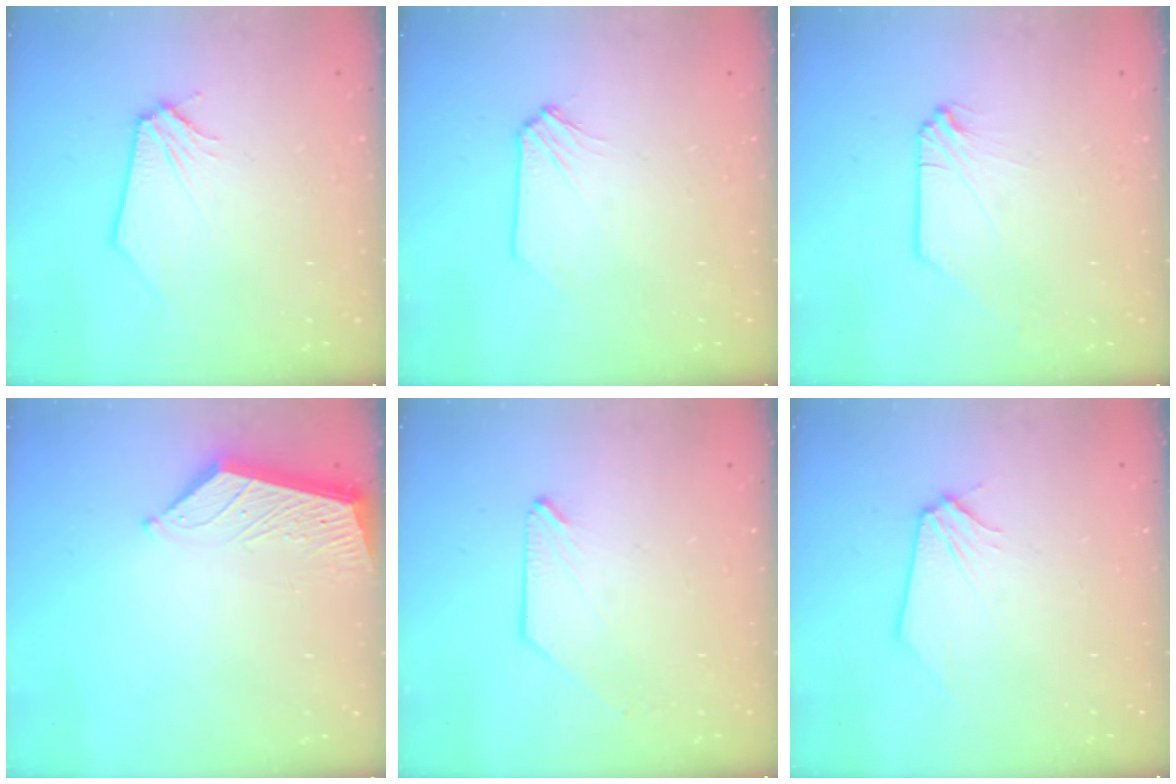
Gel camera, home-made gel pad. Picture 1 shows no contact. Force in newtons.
{"total": 0.7, "press": 0.7, "slide": 0.1}
{"total": 0.0}
{"total": 6.0, "press": 5.9, "slide": 0.5}
{"total": 0.7, "press": 0.7, "slide": 0.1}
{"total": 0.0}